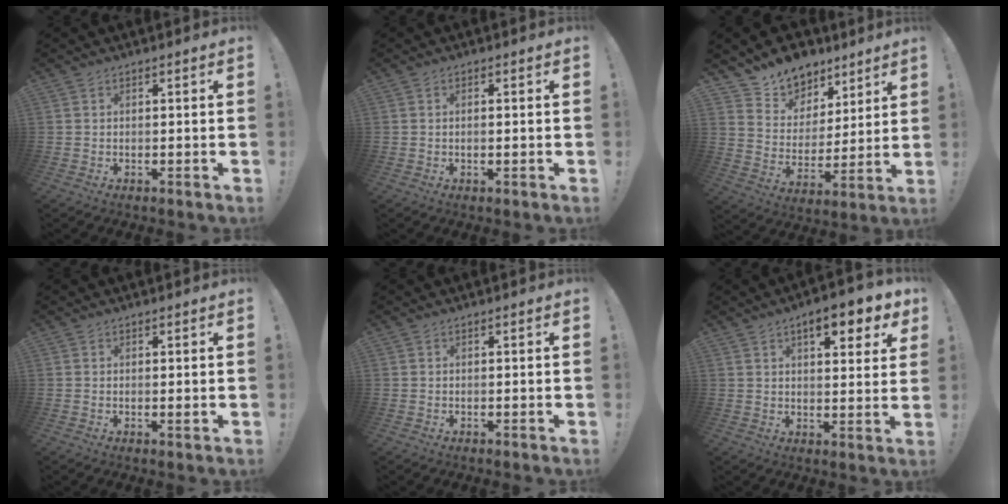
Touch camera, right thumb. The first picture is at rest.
{"total": 1.1, "force": [-0.3, 0.2, 1.0], "torque": [-0.013, -0.001, -0.006]}
{"total": 10.6, "force": [8.5, 6.2, 0.7], "torque": [-0.027, -0.072, 0.165]}
{"total": 0.7, "force": [0.3, 0.3, 0.6], "torque": [0.002, -0.005, 0.002]}
{"total": 0.0}
{"total": 9.3, "force": [5.3, 3.1, 7.0], "torque": [-0.088, -0.025, 0.086]}